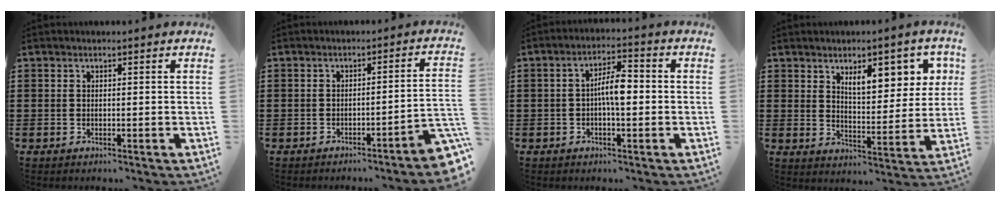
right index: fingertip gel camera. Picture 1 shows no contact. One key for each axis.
{"total": 3.4, "fx": -2.6, "fy": -0.3, "fz": 2.2, "tx": -0.039, "ty": -0.015, "tz": -0.050}
{"total": 5.3, "fx": -0.5, "fy": 1.7, "fz": 5.0, "tx": -0.090, "ty": 0.010, "tz": -0.011}
{"total": 7.7, "fx": 4.4, "fy": 3.4, "fz": 5.4, "tx": -0.088, "ty": -0.008, "tz": 0.071}